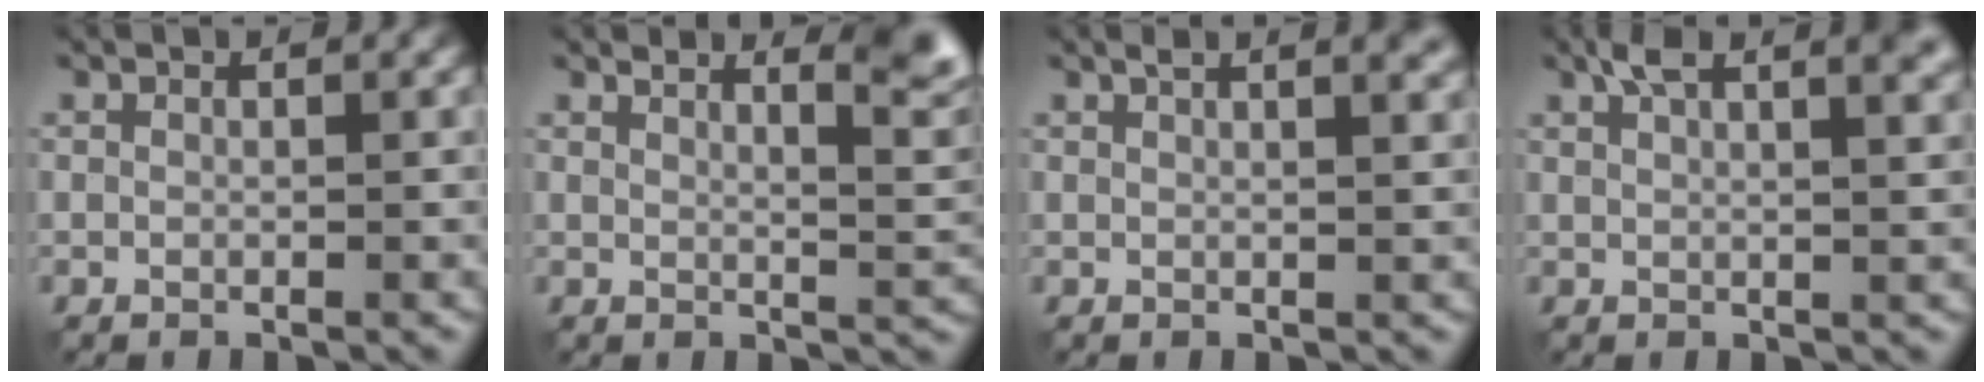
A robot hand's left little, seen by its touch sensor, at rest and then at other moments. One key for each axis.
{"total": 5.1, "fx": 3.6, "fy": 1.1, "fz": 3.5, "tx": -0.030, "ty": 0.011, "tz": 0.053}
{"total": 4.8, "fx": 2.8, "fy": 2.0, "fz": 3.3, "tx": -0.015, "ty": 0.028, "tz": 0.008}
{"total": 6.1, "fx": 3.4, "fy": 2.1, "fz": 4.6, "tx": -0.053, "ty": 0.026, "tz": 0.042}